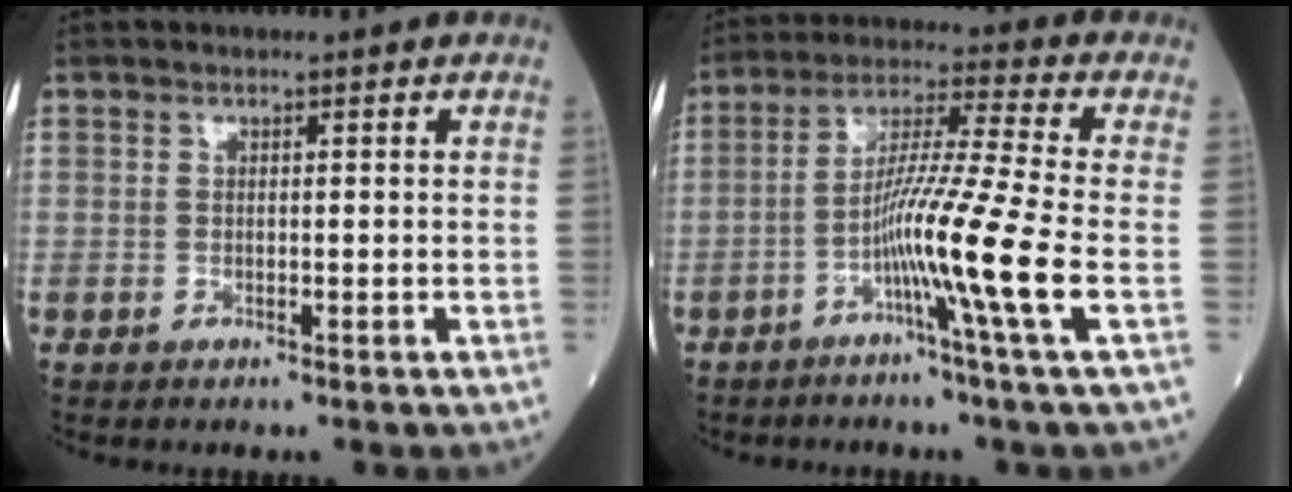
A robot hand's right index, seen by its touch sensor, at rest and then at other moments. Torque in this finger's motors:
{"motor_torque": [1.67, -0.47, 0.85, 0.21]}